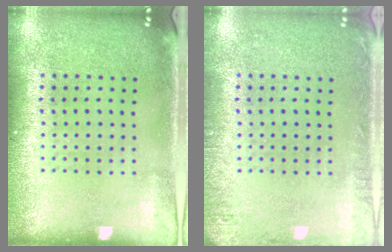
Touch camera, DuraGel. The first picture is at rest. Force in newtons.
{"total": 1.7, "press": 1.7, "slide": 0.2}